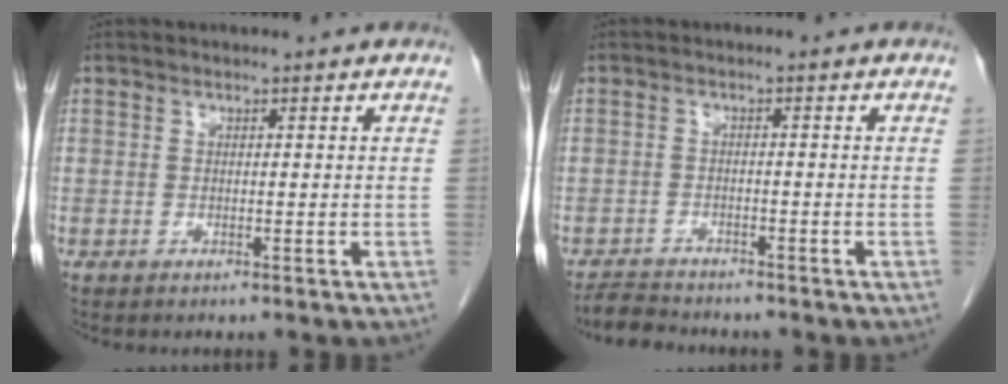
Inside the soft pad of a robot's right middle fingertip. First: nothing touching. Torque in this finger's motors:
{"motor_torque": [0.05, -0.04, 0.00, -0.01]}